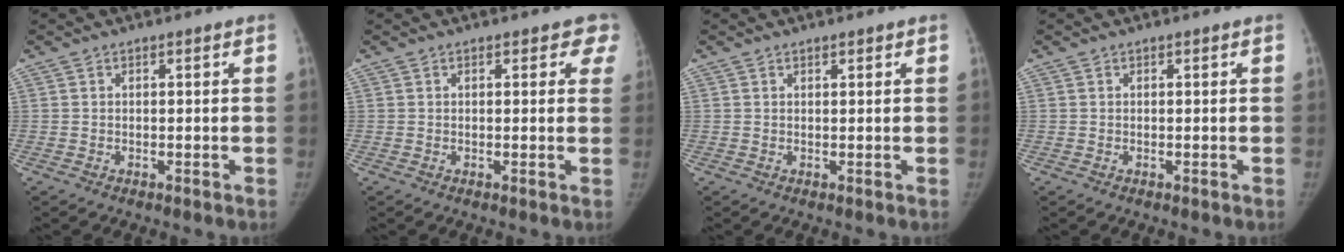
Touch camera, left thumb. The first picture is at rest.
{"total": 3.4, "force": [2.2, 1.8, 1.9], "torque": [0.015, -0.002, 0.011]}
{"total": 0.8, "force": [0.6, 0.2, 0.4], "torque": [-0.003, -0.003, 0.009]}
{"total": 0.0}